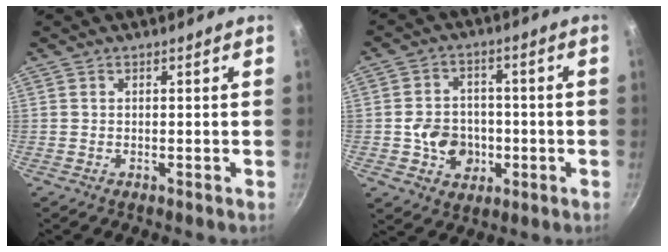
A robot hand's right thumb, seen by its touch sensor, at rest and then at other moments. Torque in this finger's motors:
{"motor_torque": [0.47, 0.27, 0.32, -0.08, 0.22]}